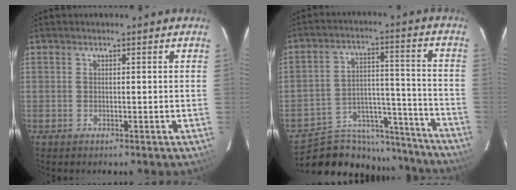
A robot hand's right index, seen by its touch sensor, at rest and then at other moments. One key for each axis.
{"total": 21.5, "fx": -19.2, "fy": 8.5, "fz": 4.7, "tx": -0.094, "ty": 0.061, "tz": -0.265}